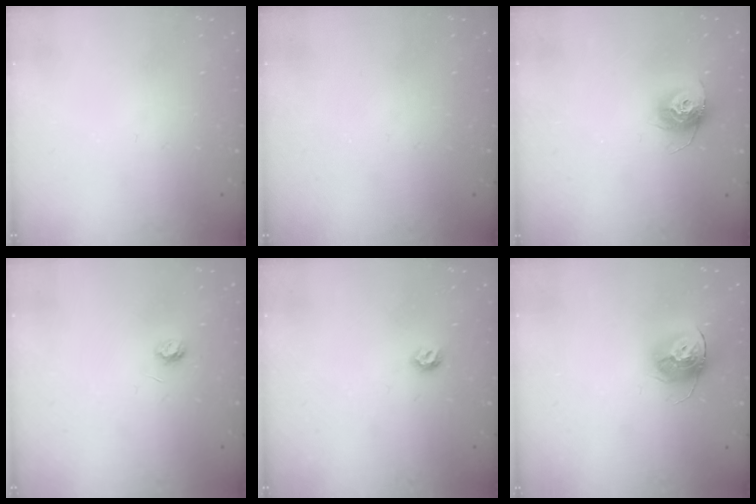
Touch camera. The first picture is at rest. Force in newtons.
{"total": 0.0}
{"total": 11.5, "press": 11.4, "slide": 0.8}
{"total": 3.5, "press": 3.5, "slide": 0.5}
{"total": 5.0, "press": 4.9, "slide": 1.1}
{"total": 13.5, "press": 13.5, "slide": 1.0}